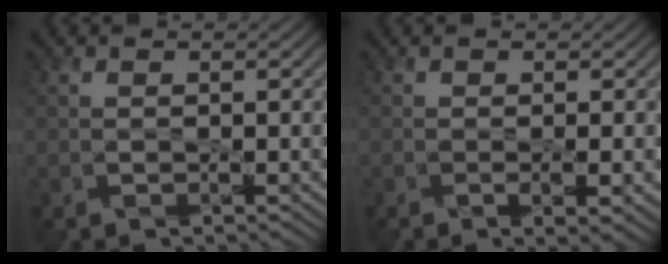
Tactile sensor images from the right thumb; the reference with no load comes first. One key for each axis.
{"total": 2.7, "fx": -0.9, "fy": 0.8, "fz": 2.4, "tx": -0.043, "ty": -0.011, "tz": -0.010}